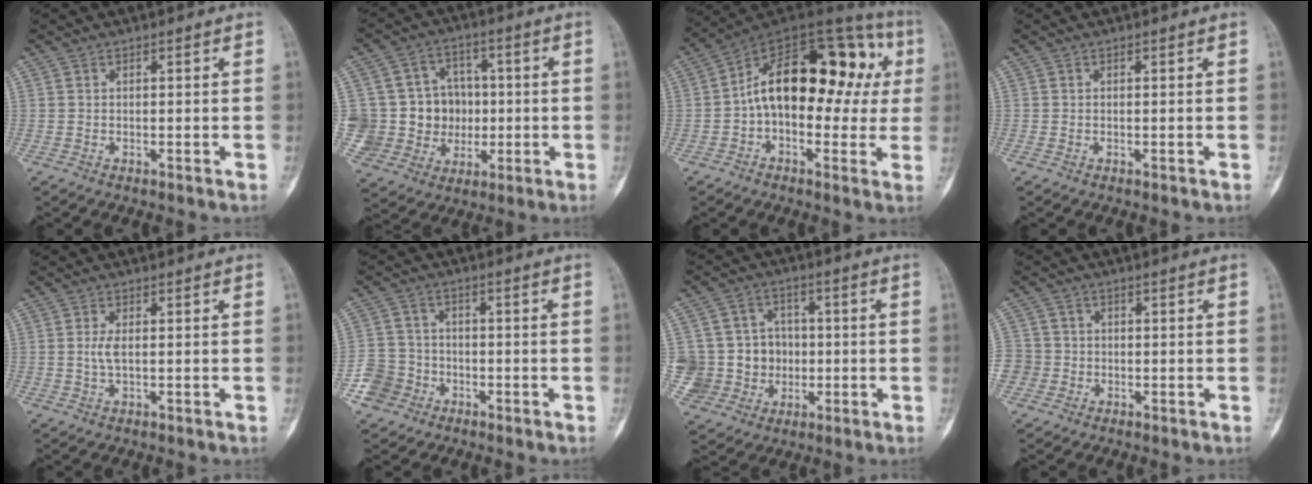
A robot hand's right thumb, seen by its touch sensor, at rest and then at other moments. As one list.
[{"total": 13.9, "force": [0.2, 12.8, 5.5], "torque": [-0.053, 0.023, 0.023]}, {"total": 23.6, "force": [1.9, 13.5, 19.3], "torque": [-0.241, 0.055, 0.017]}, {"total": 0.0}, {"total": 2.2, "force": [0.2, 0.8, 2.1], "torque": [-0.050, -0.002, 0.006]}, {"total": 6.5, "force": [-3.2, 5.6, 0.8], "torque": [0.010, 0.023, -0.061]}, {"total": 11.9, "force": [-0.5, 11.4, 3.5], "torque": [-0.032, 0.024, 0.004]}, {"total": 5.9, "force": [-1.5, 5.6, 1.0], "torque": [-0.016, 0.015, -0.029]}]